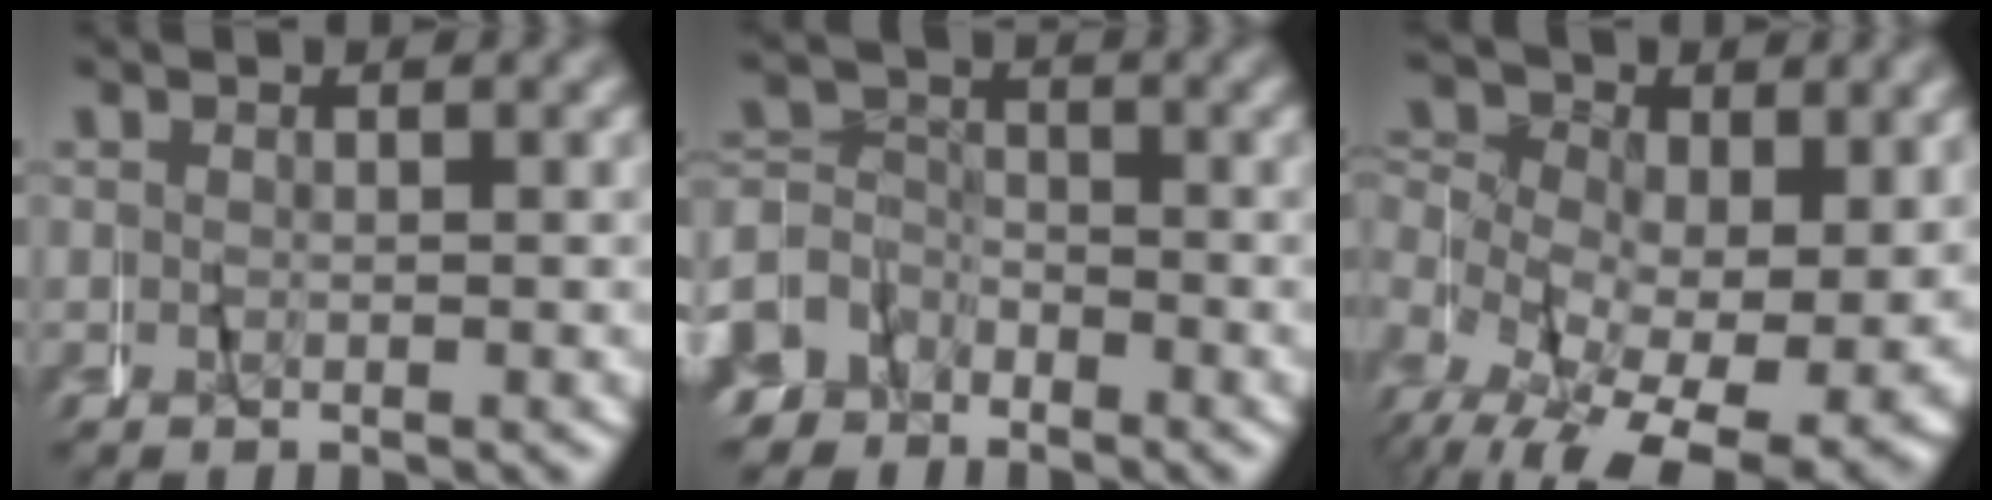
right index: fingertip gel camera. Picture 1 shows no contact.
{"total": 6.0, "force": [-2.9, 5.2, 1.0], "torque": [-0.027, -0.012, -0.056]}
{"total": 11.6, "force": [1.1, 8.0, 8.3], "torque": [-0.142, -0.017, 0.019]}